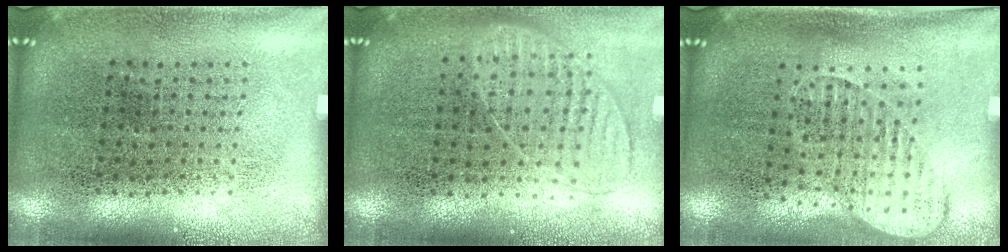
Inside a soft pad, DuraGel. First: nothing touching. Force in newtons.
{"total": 0.9, "press": 0.8, "slide": 0.3}
{"total": 1.3, "press": 1.1, "slide": 0.7}